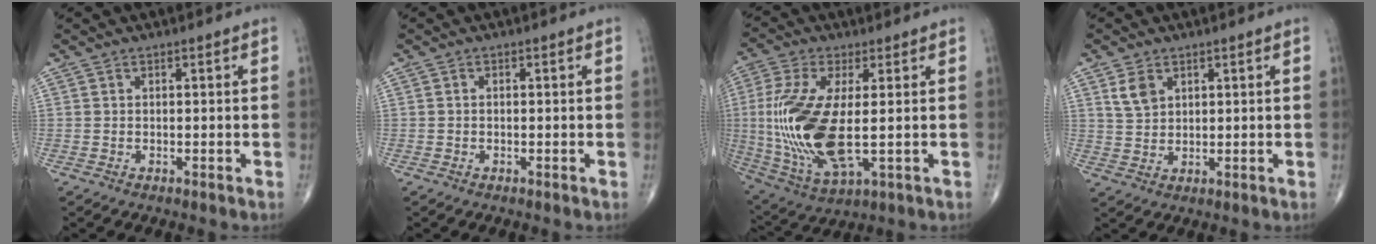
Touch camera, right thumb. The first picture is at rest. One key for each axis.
{"total": 0.0}
{"total": 18.3, "fx": -0.4, "fy": 7.0, "fz": 16.9, "tx": -0.391, "ty": -0.019, "tz": 0.001}
{"total": 4.1, "fx": 2.1, "fy": 2.8, "fz": 2.2, "tx": -0.035, "ty": -0.008, "tz": 0.047}